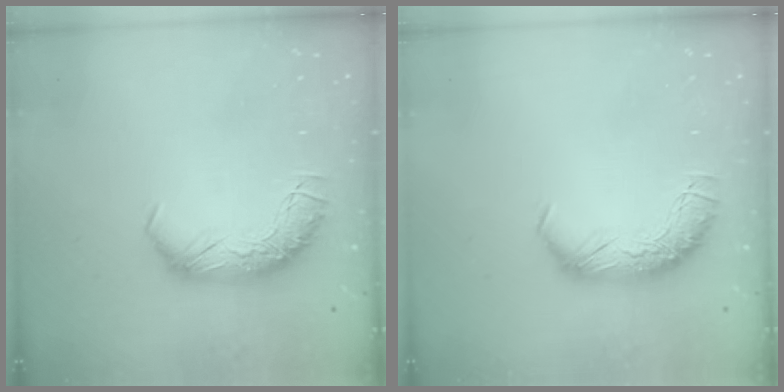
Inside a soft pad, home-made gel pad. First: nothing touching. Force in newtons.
{"total": 0.0}